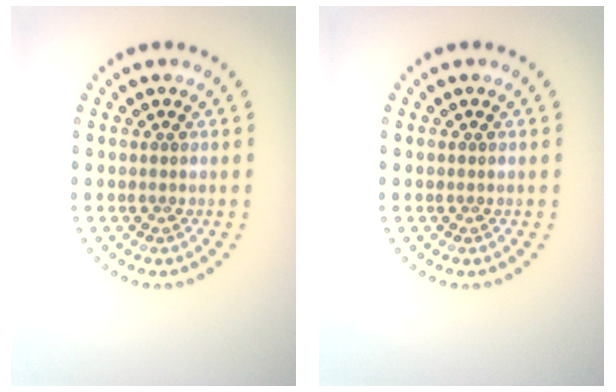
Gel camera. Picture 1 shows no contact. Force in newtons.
{"total": 0.0}